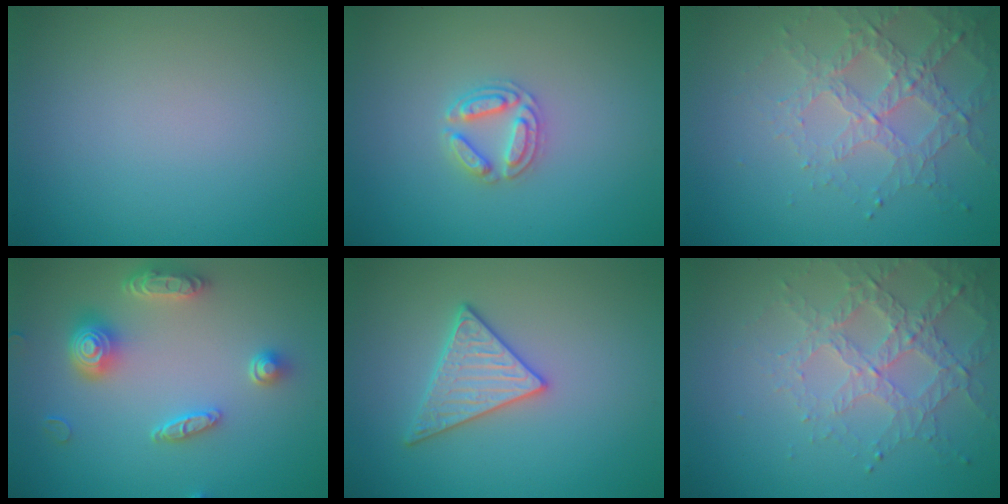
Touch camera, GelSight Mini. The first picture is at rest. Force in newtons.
{"total": 2.8, "press": 2.7, "slide": 0.5}
{"total": 3.1, "press": 3.1, "slide": 0.6}
{"total": 4.8, "press": 3.9, "slide": 2.7}
{"total": 3.1, "press": 3.0, "slide": 0.7}
{"total": 3.4, "press": 3.4, "slide": 0.6}